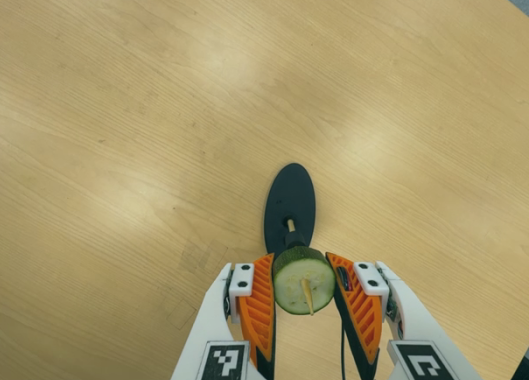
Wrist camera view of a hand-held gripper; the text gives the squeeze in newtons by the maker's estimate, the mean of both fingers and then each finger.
{"total": 11.8, "left": 10.5, "right": 13.2}